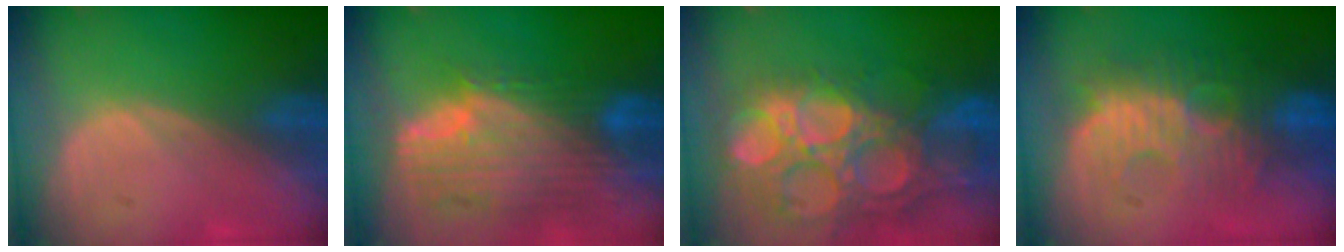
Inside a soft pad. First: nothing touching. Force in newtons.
{"total": 11.8, "press": 10.1, "slide": 6.1}
{"total": 15.7, "press": 13.0, "slide": 8.8}
{"total": 10.2, "press": 9.7, "slide": 3.0}